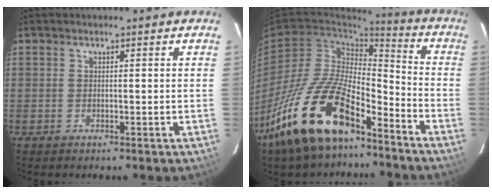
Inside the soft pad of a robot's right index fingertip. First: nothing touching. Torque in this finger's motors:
{"motor_torque": [1.78, -0.36, 1.05, 0.21]}